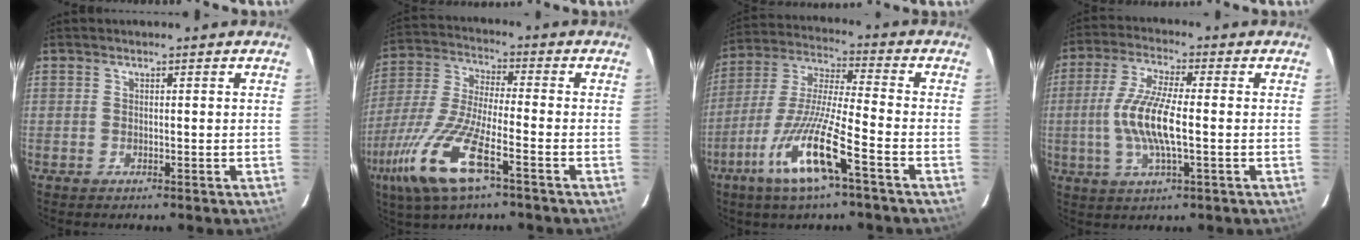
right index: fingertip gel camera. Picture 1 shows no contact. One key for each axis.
{"total": 16.7, "fx": -8.6, "fy": 3.9, "fz": 13.8, "tx": -0.305, "ty": -0.033, "tz": -0.173}
{"total": 14.7, "fx": -7.7, "fy": 1.2, "fz": 12.4, "tx": -0.260, "ty": -0.018, "tz": -0.153}
{"total": 10.9, "fx": -1.3, "fy": 2.2, "fz": 10.6, "tx": -0.216, "ty": -0.001, "tz": -0.028}